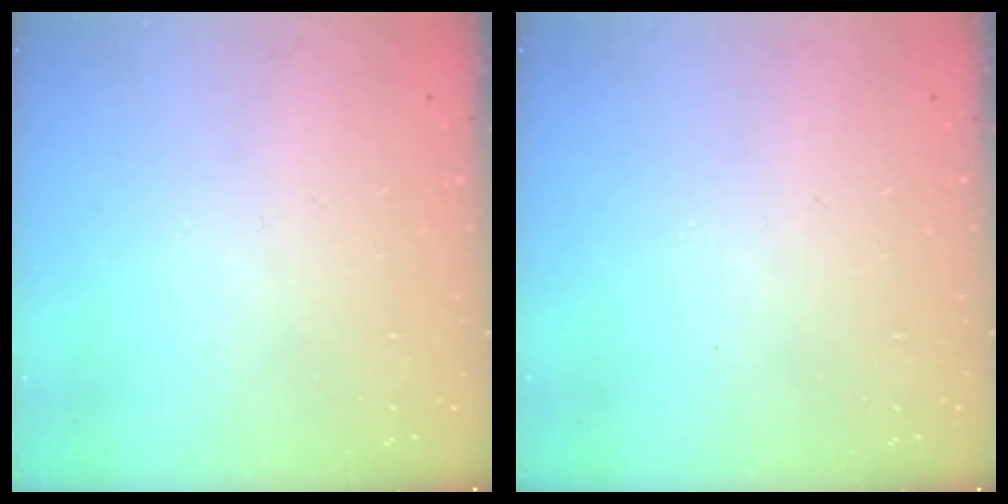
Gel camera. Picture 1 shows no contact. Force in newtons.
{"total": 0.0}